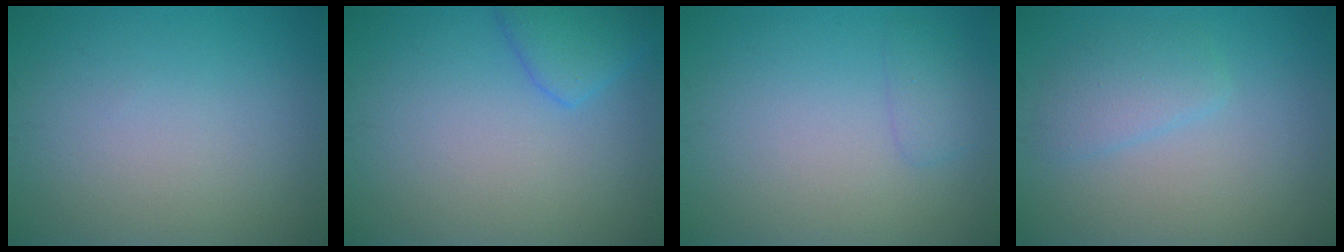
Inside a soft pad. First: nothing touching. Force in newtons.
{"total": 2.9, "press": 2.9, "slide": 0.2}
{"total": 1.4, "press": 1.4, "slide": 0.1}
{"total": 2.1, "press": 2.1, "slide": 0.2}